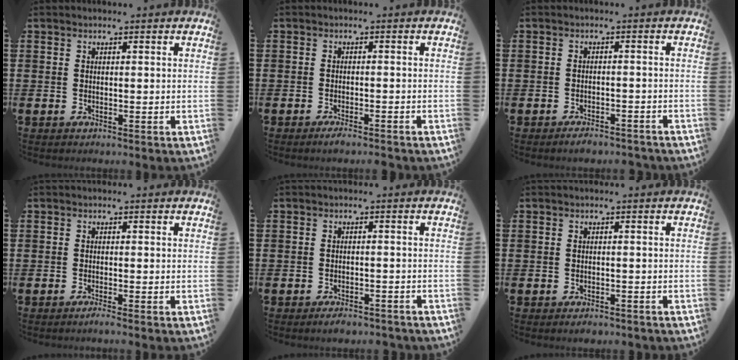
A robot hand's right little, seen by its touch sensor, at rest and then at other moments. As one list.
[{"total": 1.6, "force": [-1.3, 0.1, 0.9], "torque": [-0.015, 0.000, -0.024]}, {"total": 2.0, "force": [-1.9, 0.2, 0.7], "torque": [-0.013, 0.003, -0.038]}, {"total": 0.9, "force": [-0.7, 0.0, 0.7], "torque": [-0.010, -0.004, -0.012]}, {"total": 2.0, "force": [-1.8, 0.3, 0.7], "torque": [-0.014, 0.003, -0.036]}, {"total": 1.0, "force": [-0.9, 0.2, 0.3], "torque": [-0.008, -0.002, -0.018]}]